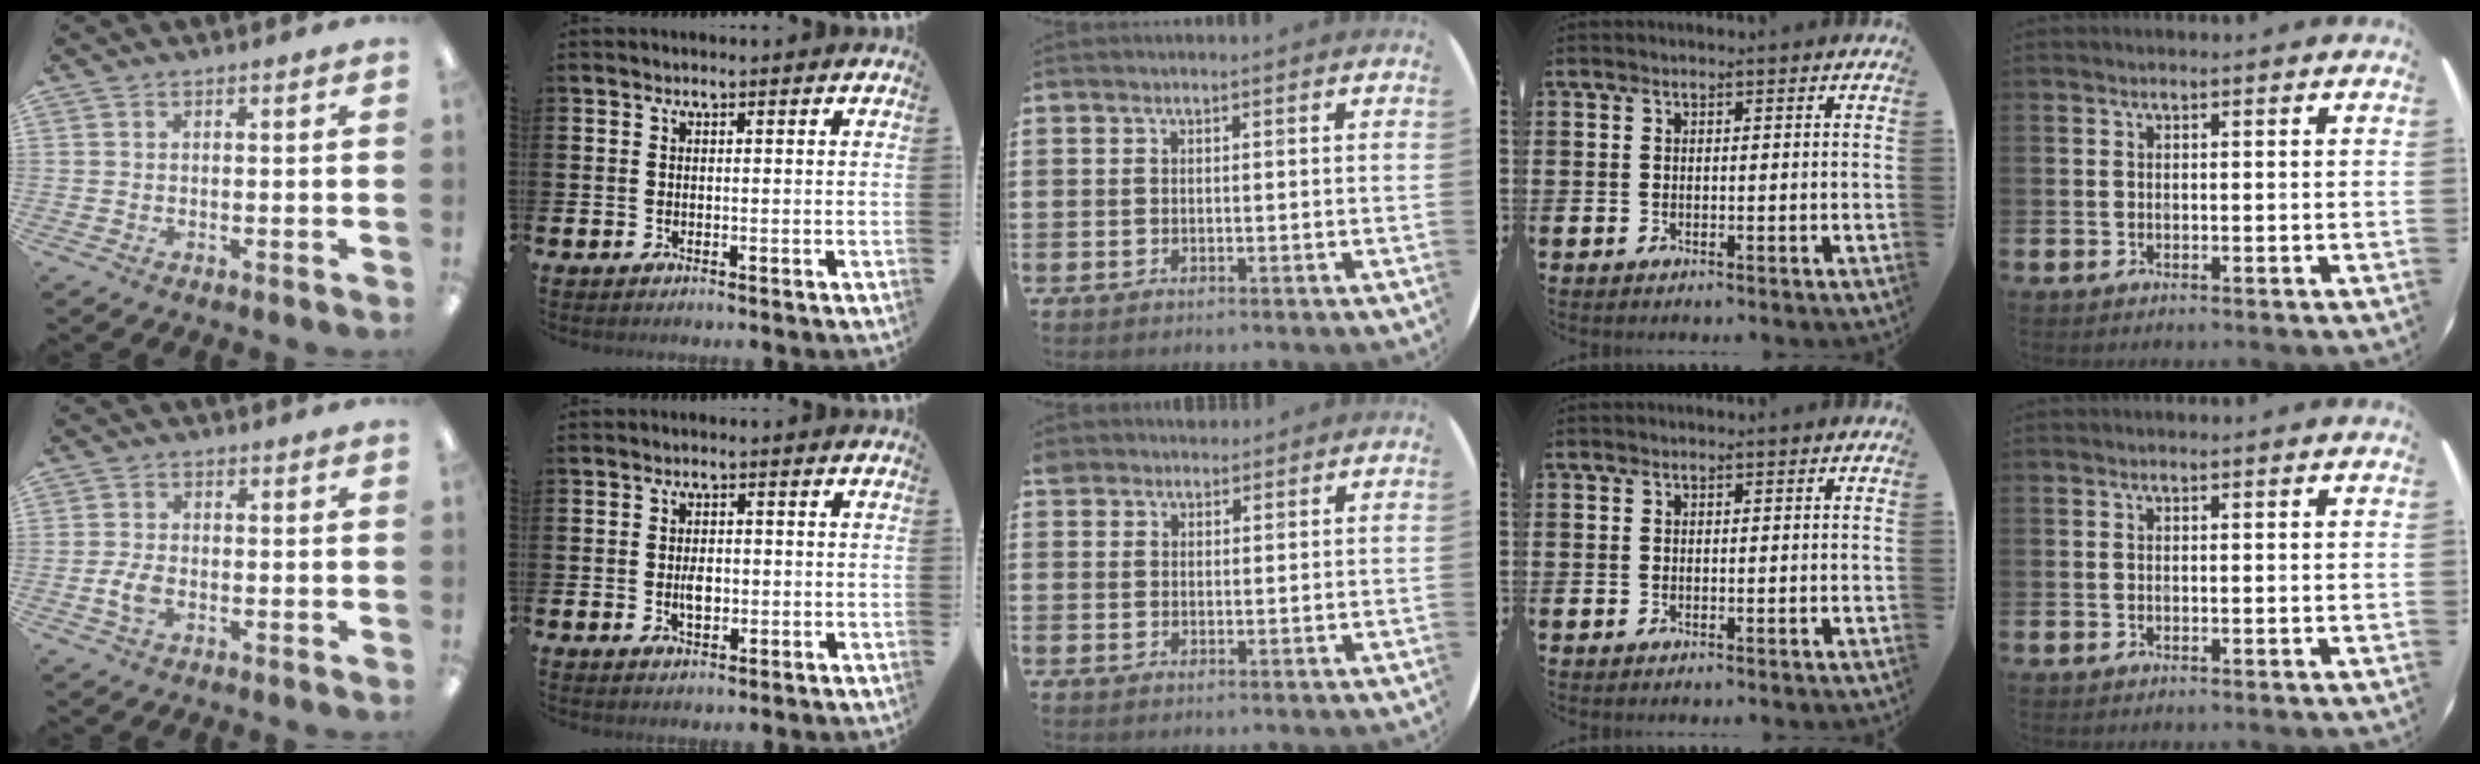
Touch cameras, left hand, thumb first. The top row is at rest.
{"thumb": {"total": 4.2, "force": [-1.1, 2.5, 3.2], "torque": [-0.072, 0.001, -0.023]}, "index": {"total": 2.7, "force": [-0.2, 1.6, 2.2], "torque": [-0.033, 0.001, -0.006]}, "middle": {"total": 2.5, "force": [2.3, 0.9, 0.0], "torque": [0.004, -0.004, 0.044]}}